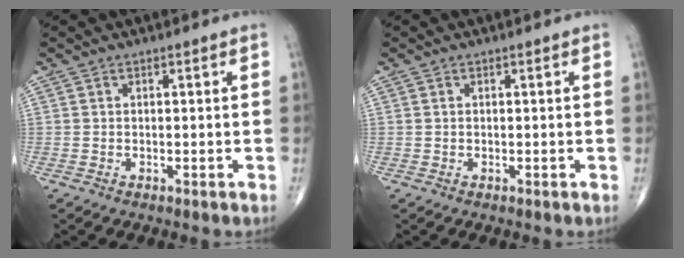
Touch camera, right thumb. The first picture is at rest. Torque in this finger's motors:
{"motor_torque": [-0.24, 0.06, 0.01, 0.14, 0.00]}